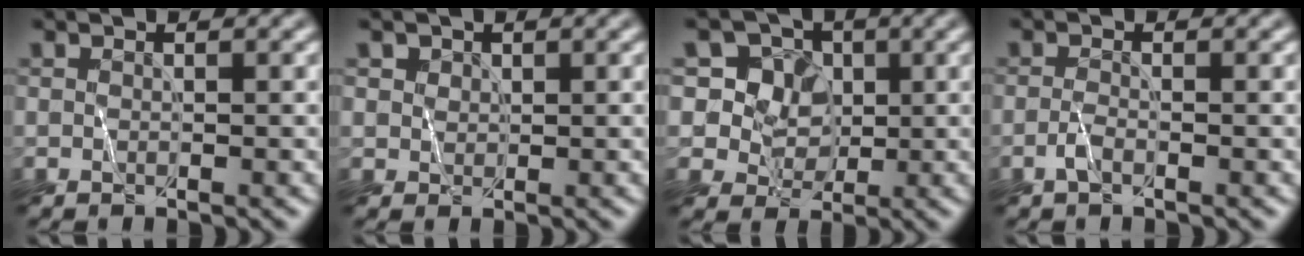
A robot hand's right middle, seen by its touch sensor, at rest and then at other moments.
{"total": 1.6, "force": [1.2, 1.1, 0.1], "torque": [-0.001, 0.005, 0.026]}
{"total": 6.7, "force": [3.2, 5.2, 2.7], "torque": [-0.034, 0.015, 0.036]}
{"total": 0.8, "force": [-0.4, 0.2, 0.7], "torque": [-0.019, 0.004, -0.012]}